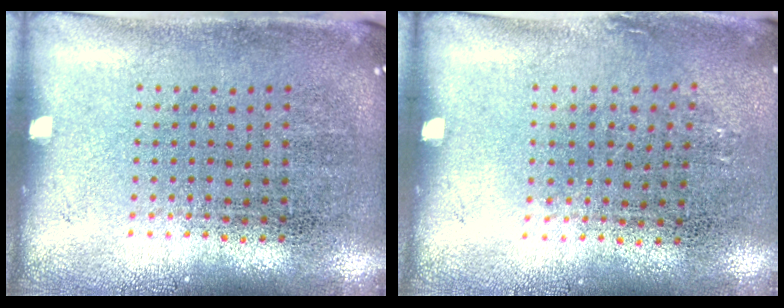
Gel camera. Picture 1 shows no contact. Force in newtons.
{"total": 0.8, "press": 0.6, "slide": 0.5}